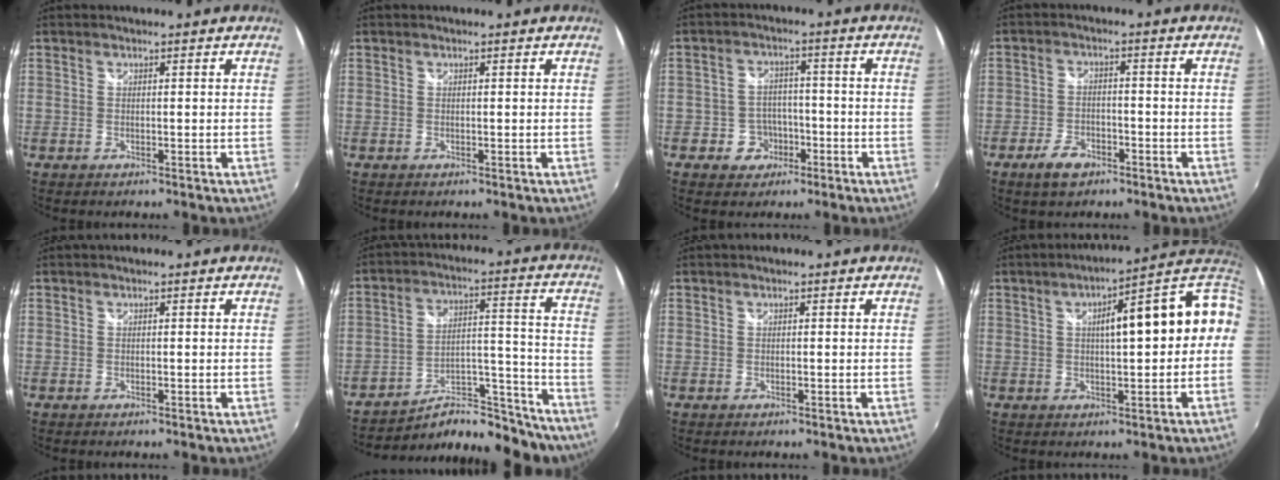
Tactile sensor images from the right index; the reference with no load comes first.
{"total": 0.0}
{"total": 5.7, "force": [-2.8, 4.8, 1.0], "torque": [-0.030, 0.021, -0.034]}
{"total": 5.7, "force": [-3.9, 3.1, 2.9], "torque": [-0.073, 0.003, -0.068]}
{"total": 0.0}
{"total": 17.8, "force": [-15.9, 6.3, 4.9], "torque": [-0.067, 0.054, -0.215]}
{"total": 0.0}
{"total": 13.4, "force": [0.8, 3.2, 12.9], "torque": [-0.157, 0.031, 0.021]}